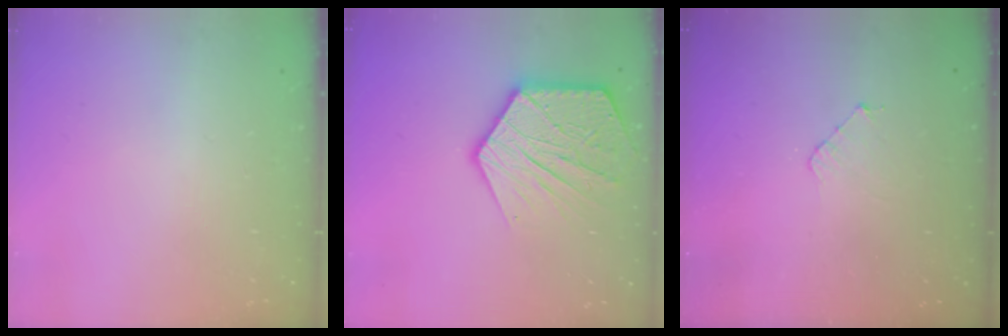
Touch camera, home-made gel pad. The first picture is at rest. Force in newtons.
{"total": 19.6, "press": 19.5, "slide": 1.5}
{"total": 3.7, "press": 3.6, "slide": 0.3}